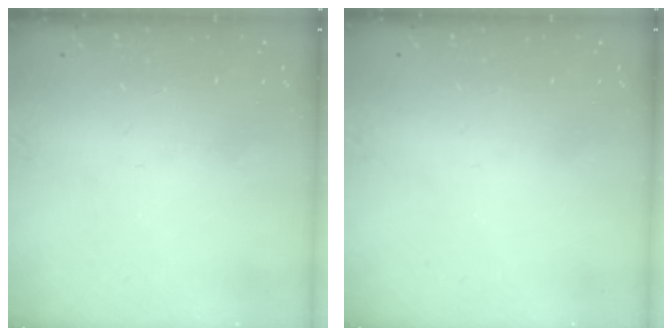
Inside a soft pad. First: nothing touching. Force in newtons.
{"total": 0.0}